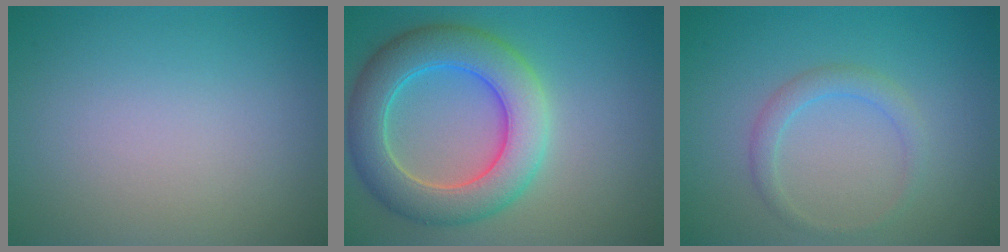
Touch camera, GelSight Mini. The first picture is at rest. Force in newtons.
{"total": 7.6, "press": 7.6, "slide": 0.4}
{"total": 1.8, "press": 1.8, "slide": 0.0}